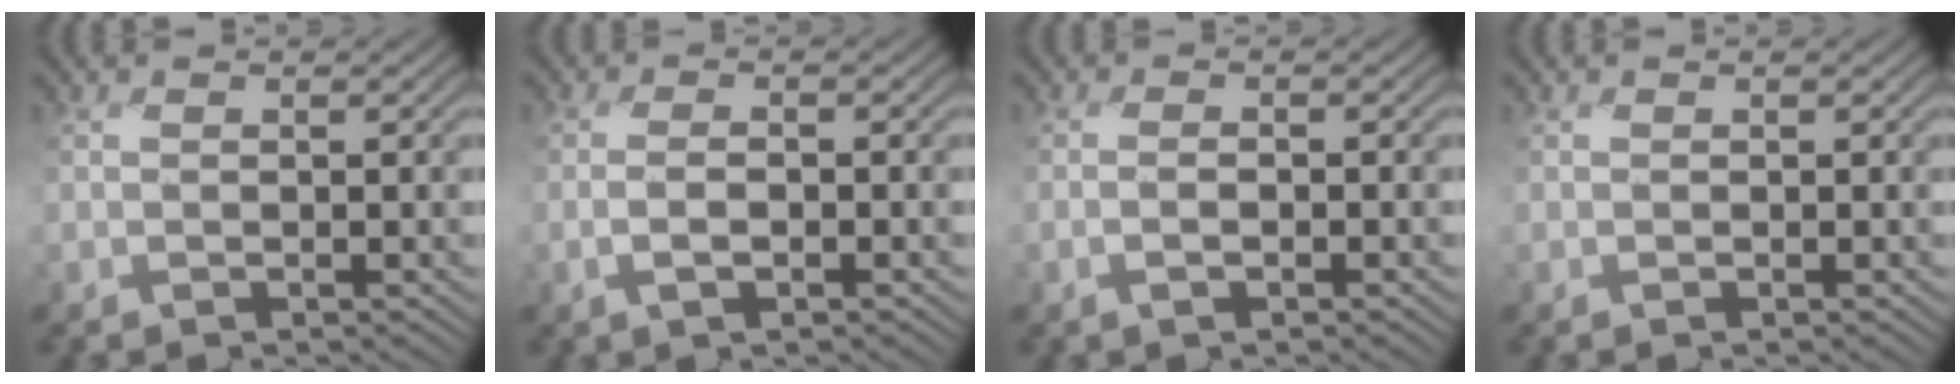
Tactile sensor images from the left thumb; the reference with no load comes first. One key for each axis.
{"total": 1.8, "fx": -1.0, "fy": 0.4, "fz": 1.5, "tx": -0.036, "ty": 0.000, "tz": -0.026}
{"total": 1.2, "fx": -0.9, "fy": 0.1, "fz": 0.7, "tx": -0.017, "ty": 0.000, "tz": -0.023}
{"total": 0.0}